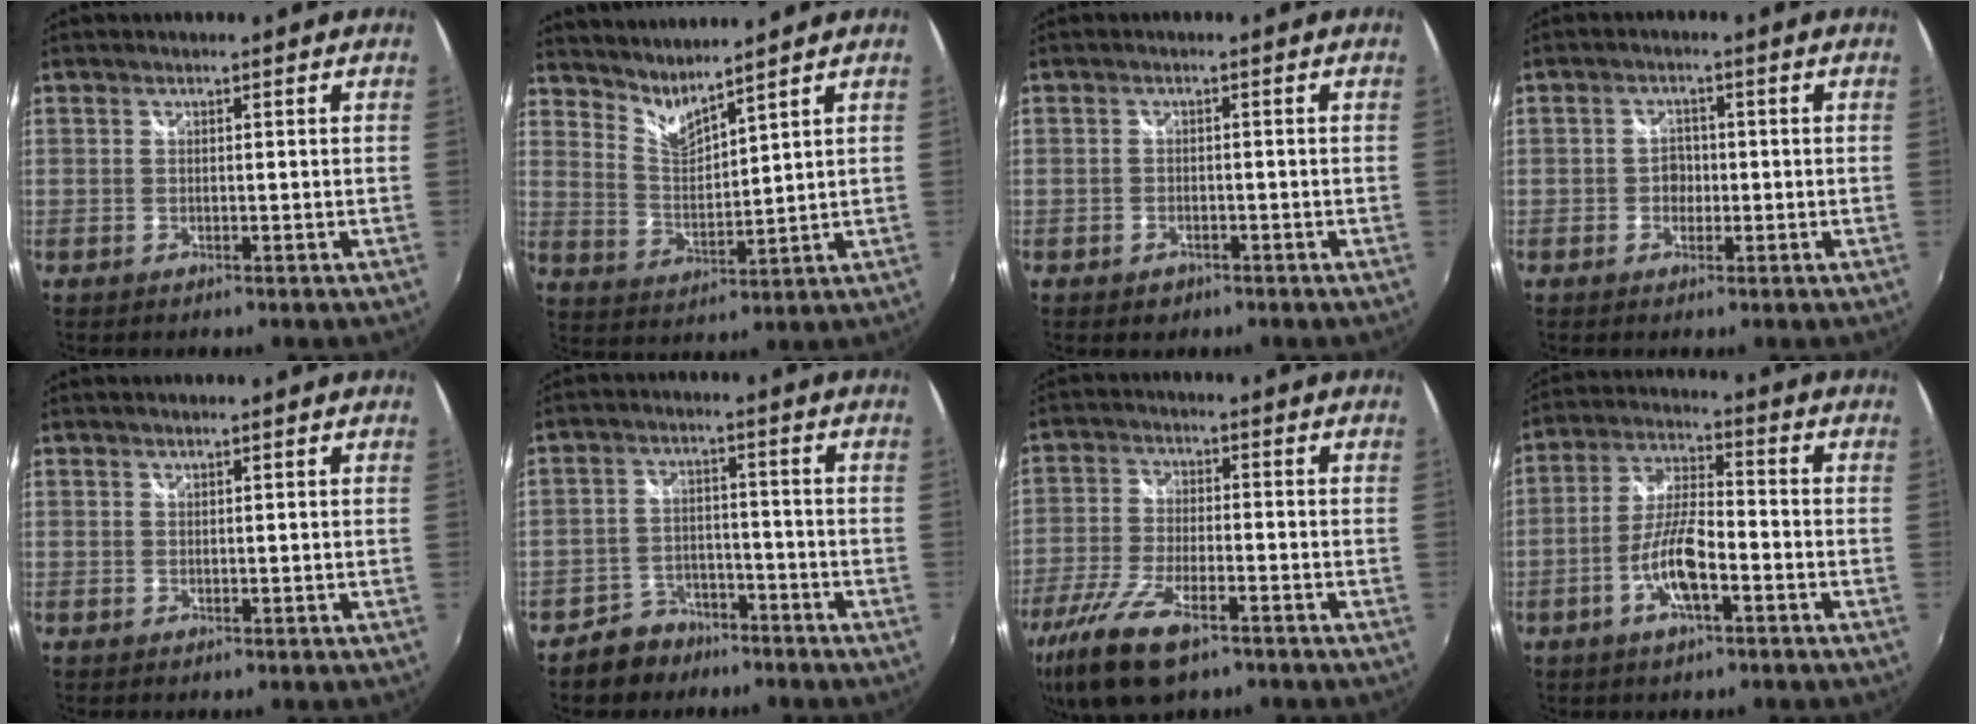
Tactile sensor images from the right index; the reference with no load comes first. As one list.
[{"total": 6.3, "force": [5.9, 0.1, 2.3], "torque": [-0.043, -0.017, 0.114]}, {"total": 2.6, "force": [-1.5, 2.0, 0.7], "torque": [-0.019, -0.002, -0.021]}, {"total": 2.7, "force": [-0.7, 2.5, 0.8], "torque": [-0.011, 0.005, -0.012]}, {"total": 0.0}, {"total": 7.1, "force": [-5.4, 4.5, 1.1], "torque": [-0.037, 0.020, -0.082]}, {"total": 13.4, "force": [-8.6, 4.8, 9.1], "torque": [-0.209, -0.034, -0.169]}, {"total": 9.1, "force": [-4.0, 2.5, 7.8], "torque": [-0.163, 0.002, -0.072]}]